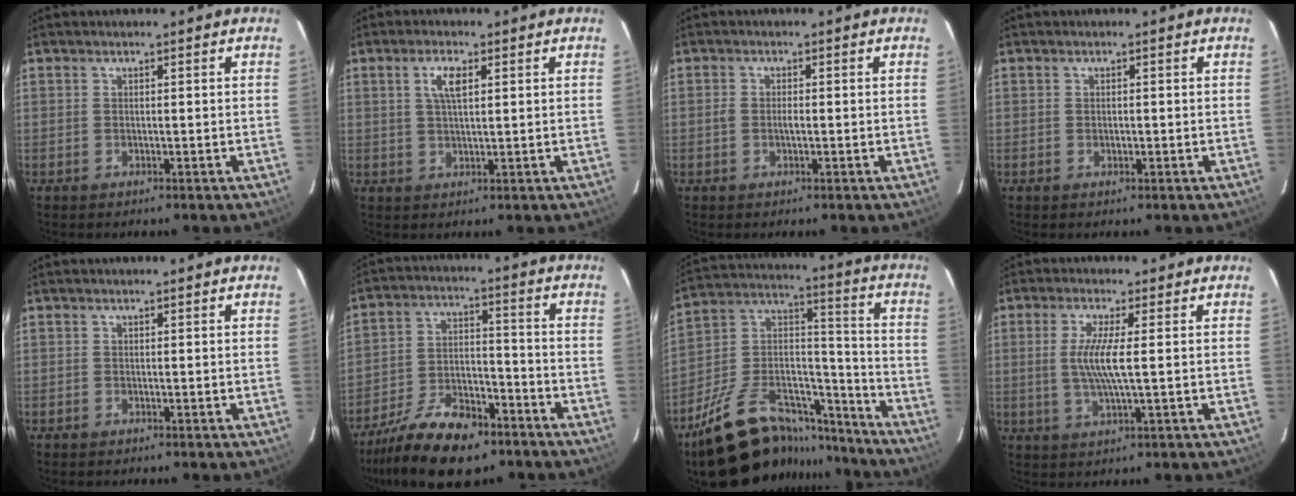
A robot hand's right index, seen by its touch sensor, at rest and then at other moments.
{"total": 4.0, "force": [1.4, 1.3, 3.4], "torque": [-0.065, 0.006, 0.026]}
{"total": 1.7, "force": [-0.4, 0.8, 1.4], "torque": [-0.029, 0.002, -0.009]}
{"total": 0.8, "force": [-0.2, 0.6, 0.4], "torque": [-0.005, 0.000, -0.001]}
{"total": 0.0}
{"total": 16.7, "force": [-12.2, 6.9, 9.2], "torque": [-0.190, -0.011, -0.207]}
{"total": 26.0, "force": [-19.3, 11.6, 13.1], "torque": [-0.241, 0.056, -0.284]}
{"total": 6.1, "force": [0.2, 0.1, 6.1], "torque": [-0.122, -0.006, 0.004]}